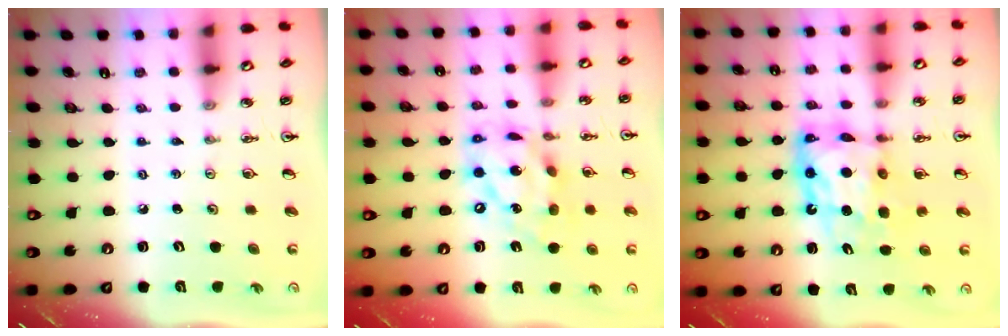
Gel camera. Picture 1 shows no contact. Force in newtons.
{"total": 16.0, "press": 16.0, "slide": 1.2}
{"total": 11.8, "press": 11.8, "slide": 0.8}